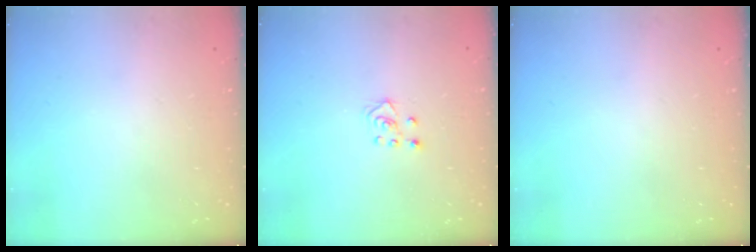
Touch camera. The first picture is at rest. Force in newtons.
{"total": 3.6, "press": 3.6, "slide": 0.6}
{"total": 0.0}